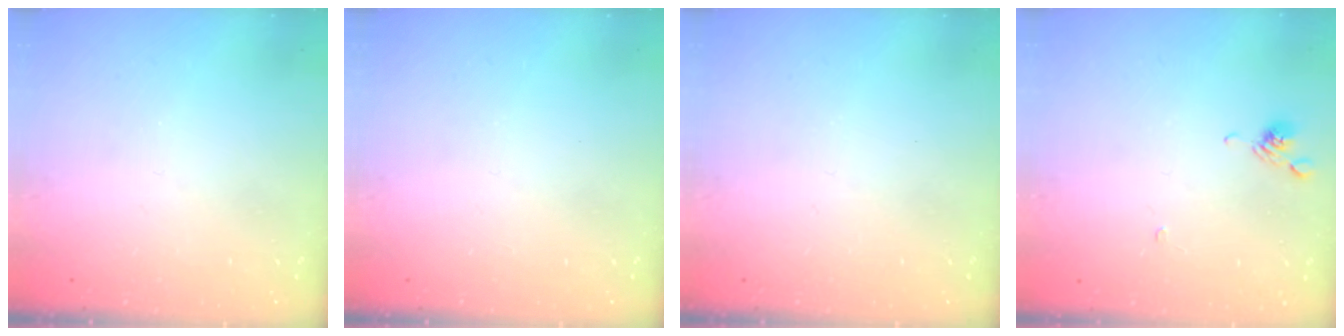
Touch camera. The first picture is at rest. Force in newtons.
{"total": 0.0}
{"total": 0.0}
{"total": 6.1, "press": 6.1, "slide": 0.4}